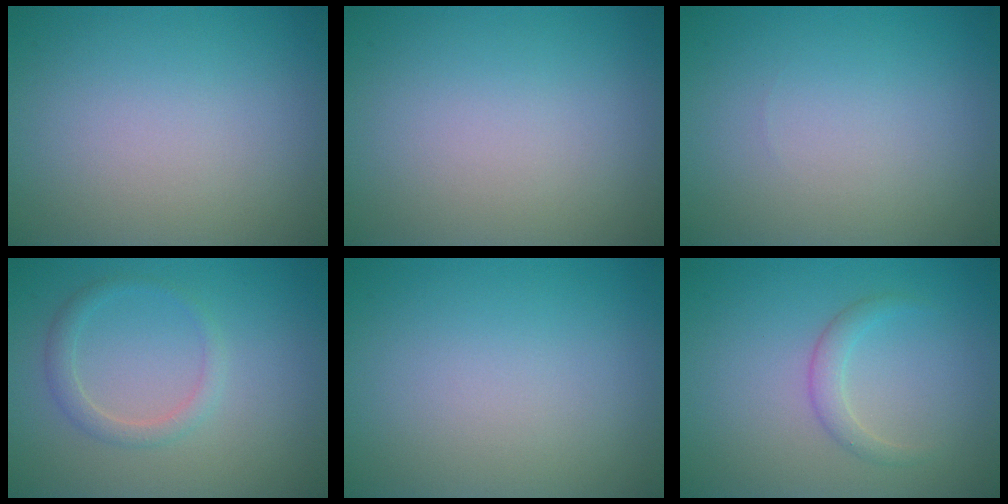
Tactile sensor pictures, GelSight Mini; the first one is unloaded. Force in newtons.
{"total": 0.0}
{"total": 0.0}
{"total": 1.8, "press": 1.8, "slide": 0.1}
{"total": 0.0}
{"total": 1.6, "press": 1.6, "slide": 0.0}